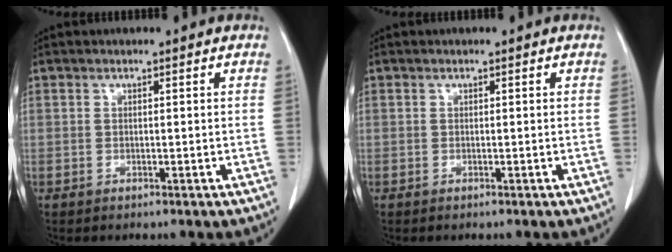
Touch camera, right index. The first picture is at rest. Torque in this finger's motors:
{"motor_torque": [-0.11, -0.02, -0.01, -0.01]}